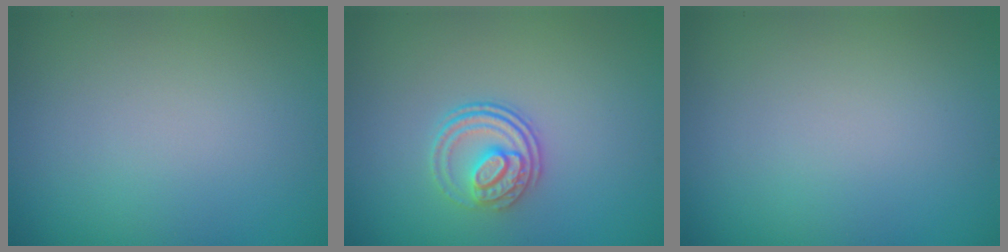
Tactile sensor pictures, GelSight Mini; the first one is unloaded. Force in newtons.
{"total": 2.5, "press": 2.0, "slide": 1.5}
{"total": 0.0}